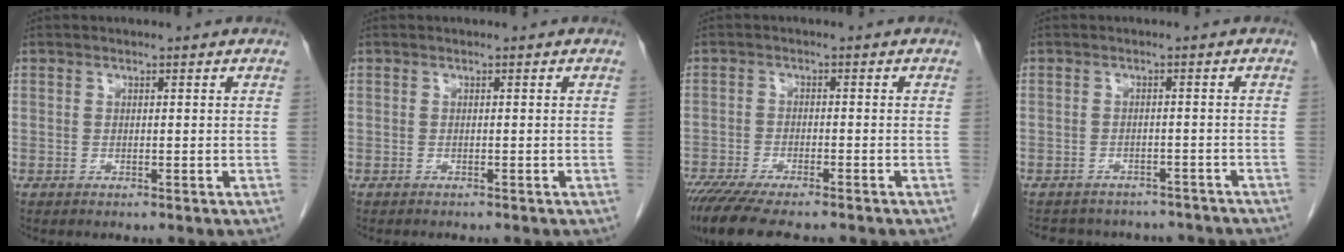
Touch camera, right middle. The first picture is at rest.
{"total": 1.1, "force": [-1.0, 0.2, 0.4], "torque": [-0.011, -0.003, -0.013]}
{"total": 11.7, "force": [-9.7, 2.1, 6.2], "torque": [-0.098, -0.018, -0.151]}
{"total": 12.0, "force": [-10.8, 4.6, 2.7], "torque": [-0.049, 0.014, -0.116]}